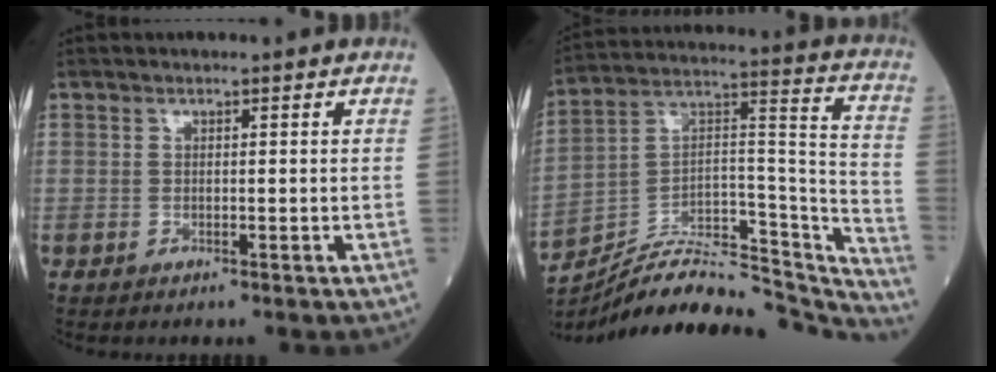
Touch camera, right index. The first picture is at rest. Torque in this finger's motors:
{"motor_torque": [-0.82, -1.32, -0.59, -0.13]}